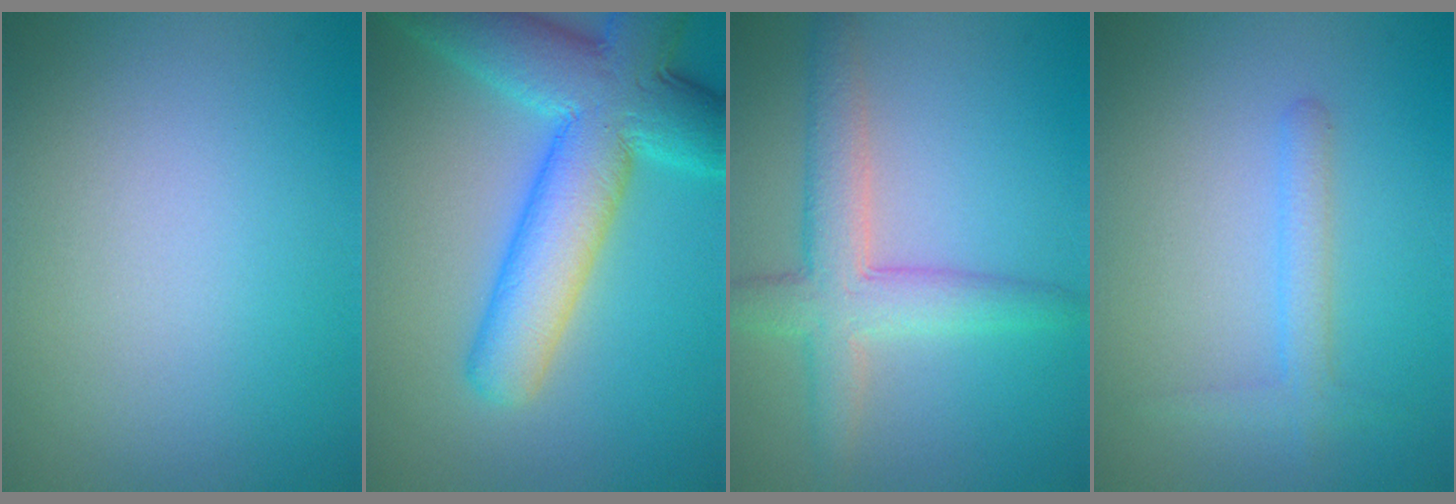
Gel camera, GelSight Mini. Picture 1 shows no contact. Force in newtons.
{"total": 10.0, "press": 10.0, "slide": 0.8}
{"total": 4.5, "press": 4.5, "slide": 0.1}
{"total": 1.7, "press": 1.7, "slide": 0.1}